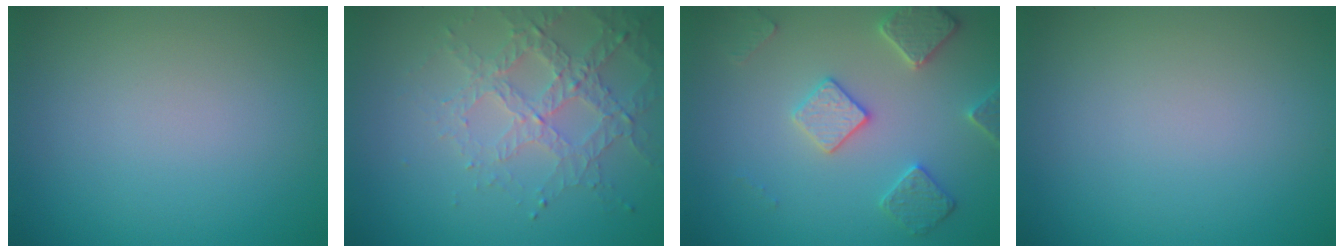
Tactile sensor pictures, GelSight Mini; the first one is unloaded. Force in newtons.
{"total": 3.2, "press": 3.2, "slide": 0.5}
{"total": 3.7, "press": 3.4, "slide": 1.5}
{"total": 0.0}